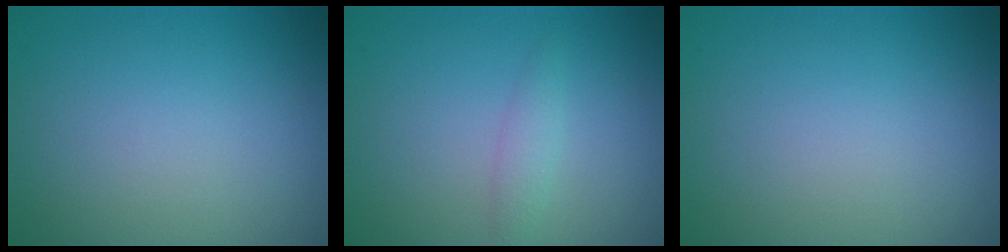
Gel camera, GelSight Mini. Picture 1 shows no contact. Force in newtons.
{"total": 1.2, "press": 1.2, "slide": 0.0}
{"total": 0.0}